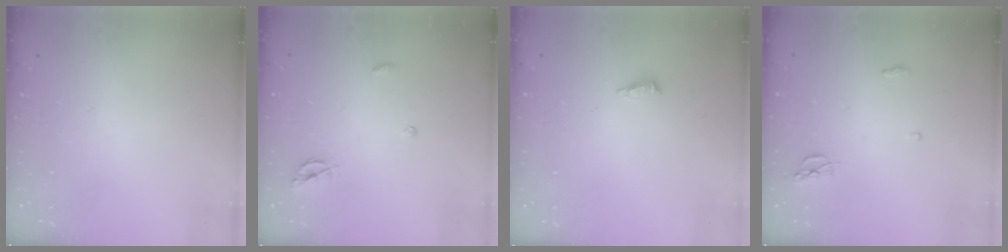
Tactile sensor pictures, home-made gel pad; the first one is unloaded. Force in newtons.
{"total": 5.5, "press": 5.5, "slide": 0.2}
{"total": 4.9, "press": 4.8, "slide": 1.2}
{"total": 7.2, "press": 5.3, "slide": 4.9}